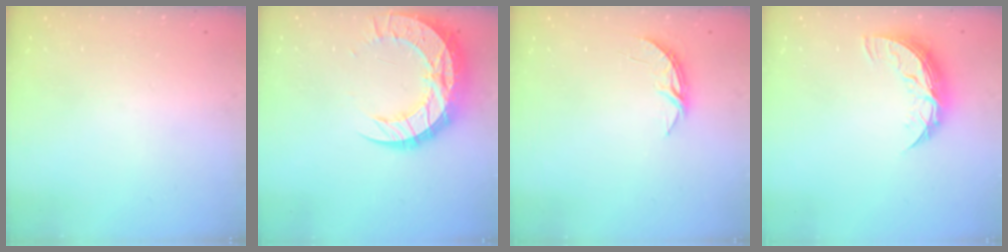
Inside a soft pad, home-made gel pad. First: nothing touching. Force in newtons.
{"total": 17.5, "press": 17.4, "slide": 1.4}
{"total": 4.2, "press": 4.2, "slide": 0.3}
{"total": 9.1, "press": 9.1, "slide": 0.4}